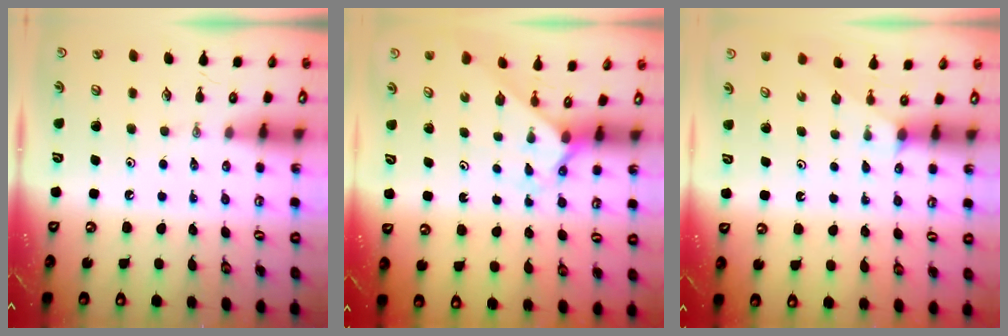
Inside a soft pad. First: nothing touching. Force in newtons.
{"total": 2.0, "press": 2.0, "slide": 0.2}
{"total": 1.8, "press": 1.8, "slide": 0.2}